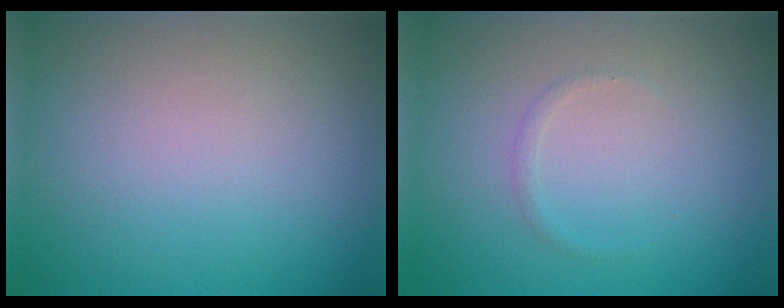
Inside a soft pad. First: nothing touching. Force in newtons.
{"total": 0.6, "press": 0.6, "slide": 0.1}